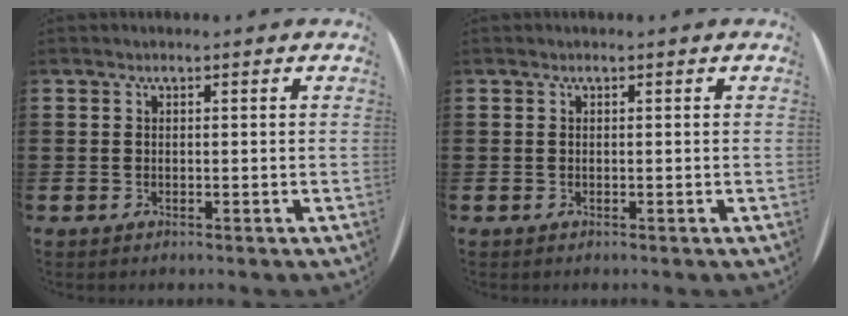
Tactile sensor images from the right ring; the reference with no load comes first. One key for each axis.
{"total": 0.0}